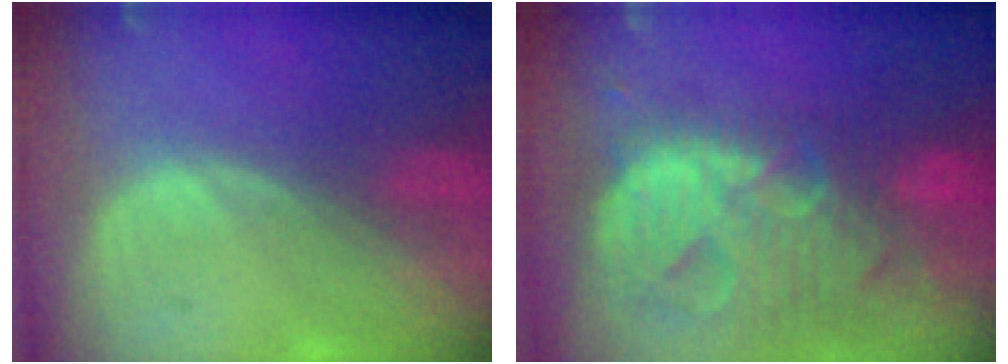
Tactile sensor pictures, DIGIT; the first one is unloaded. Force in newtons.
{"total": 13.7, "press": 11.7, "slide": 7.2}